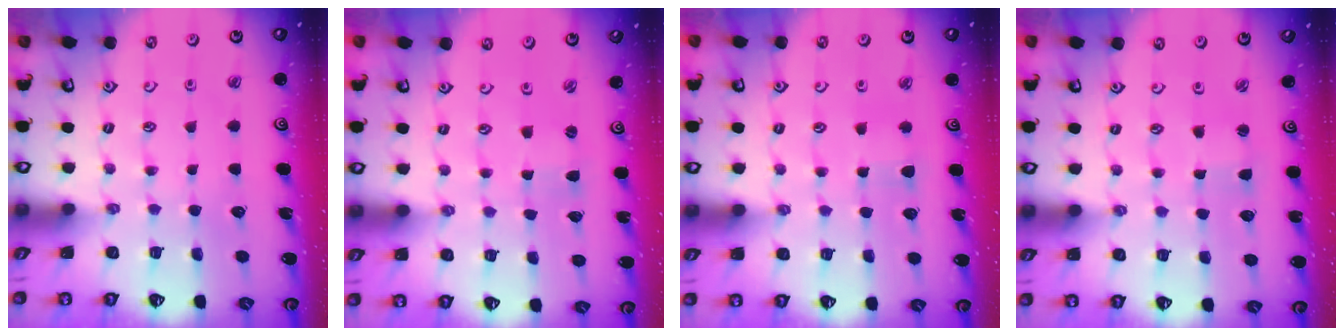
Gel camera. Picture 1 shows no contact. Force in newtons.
{"total": 1.4, "press": 1.4, "slide": 0.3}
{"total": 3.2, "press": 3.2, "slide": 0.4}
{"total": 1.9, "press": 1.8, "slide": 0.3}